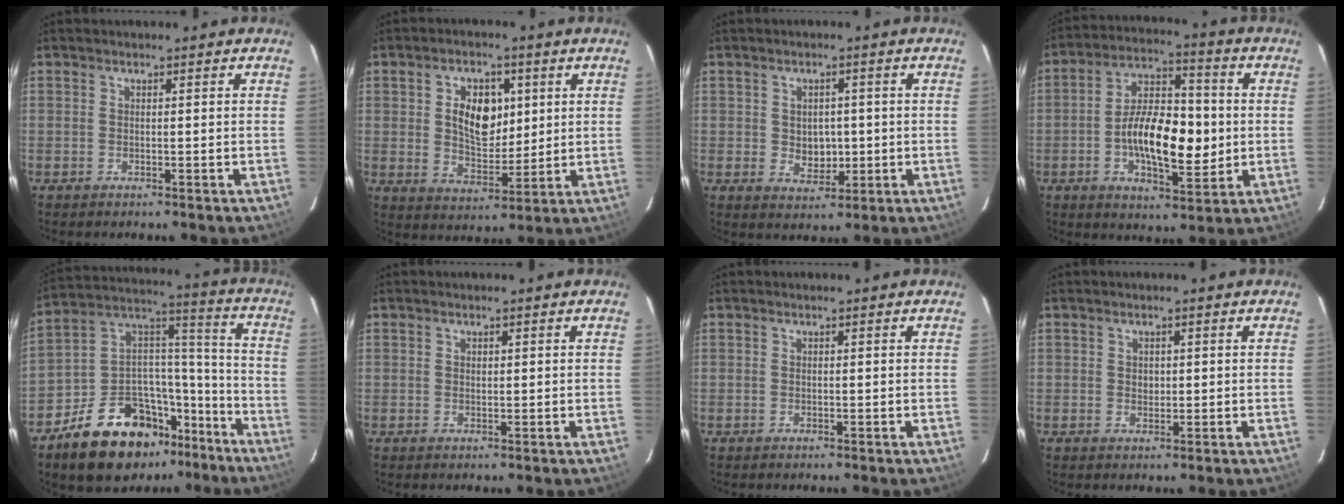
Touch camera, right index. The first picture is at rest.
{"total": 9.4, "force": [2.3, 6.0, 6.9], "torque": [-0.121, 0.009, 0.046]}
{"total": 4.8, "force": [-0.1, 3.9, 2.9], "torque": [-0.046, 0.003, 0.008]}
{"total": 15.1, "force": [-1.6, 6.7, 13.4], "torque": [-0.235, 0.013, -0.027]}
{"total": 22.4, "force": [-14.7, 12.4, 11.5], "torque": [-0.221, 0.063, -0.209]}
{"total": 0.6, "force": [0.3, 0.5, 0.3], "torque": [-0.004, 0.002, 0.005]}
{"total": 0.0}
{"total": 1.4, "force": [0.2, 1.3, 0.5], "torque": [-0.005, 0.004, 0.003]}